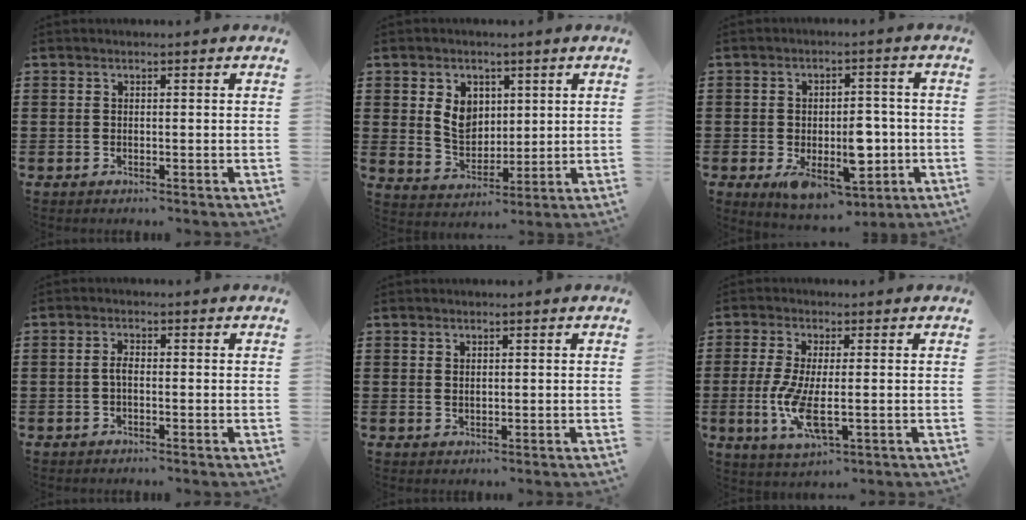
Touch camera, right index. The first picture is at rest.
{"total": 6.1, "force": [1.7, 4.9, 3.1], "torque": [-0.062, 0.008, 0.029]}
{"total": 9.2, "force": [-2.6, 5.1, 7.2], "torque": [-0.092, 0.001, -0.043]}
{"total": 1.7, "force": [-0.4, 0.6, 1.5], "torque": [-0.038, -0.002, -0.010]}
{"total": 0.9, "force": [0.7, 0.5, 0.3], "torque": [-0.008, 0.004, 0.013]}
{"total": 7.8, "force": [-1.3, 2.3, 7.3], "torque": [-0.167, -0.019, -0.027]}